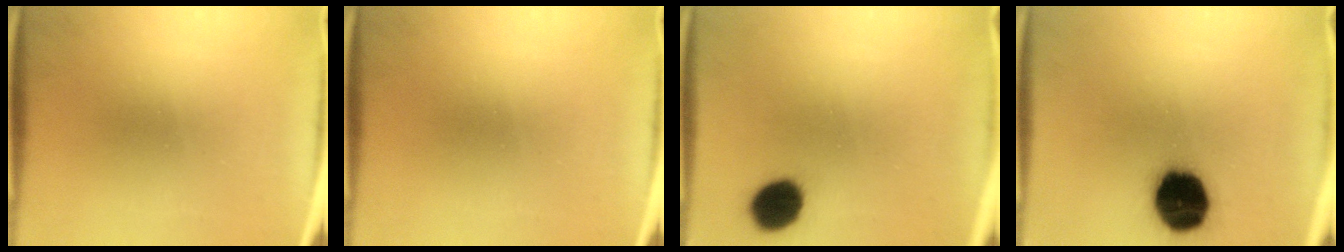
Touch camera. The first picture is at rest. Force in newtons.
{"total": 0.0}
{"total": 9.0}
{"total": 18.8}